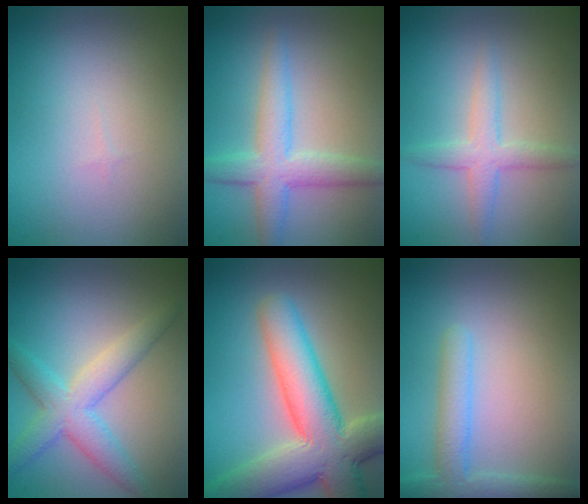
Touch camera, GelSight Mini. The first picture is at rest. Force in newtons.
{"total": 4.3, "press": 4.3, "slide": 0.1}
{"total": 2.7, "press": 2.7, "slide": 0.1}
{"total": 3.6, "press": 3.6, "slide": 0.2}
{"total": 10.1, "press": 10.1, "slide": 0.7}
{"total": 3.6, "press": 3.6, "slide": 0.4}